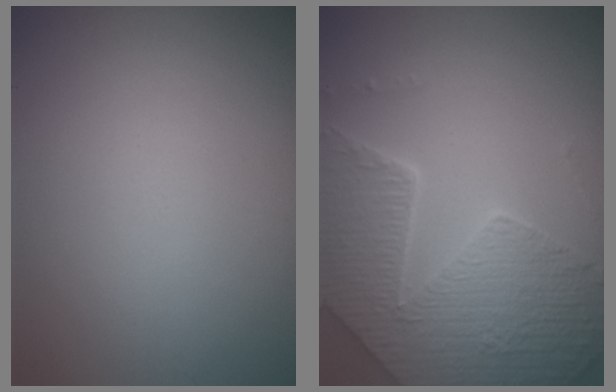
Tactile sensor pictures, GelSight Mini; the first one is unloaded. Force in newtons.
{"total": 6.9, "press": 5.4, "slide": 4.4}